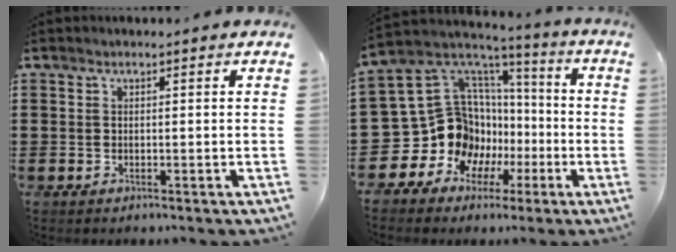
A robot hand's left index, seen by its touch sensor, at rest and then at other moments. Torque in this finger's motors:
{"motor_torque": [0.66, 0.13, 0.36, 0.04]}